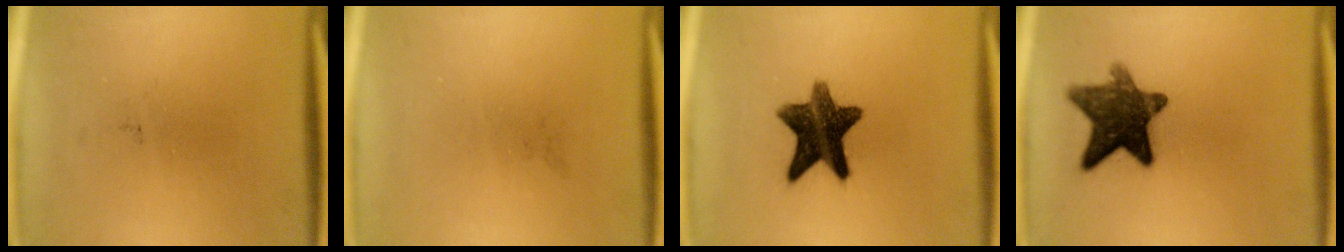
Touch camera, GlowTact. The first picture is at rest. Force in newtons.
{"total": 0.0}
{"total": 12.0}
{"total": 11.5}